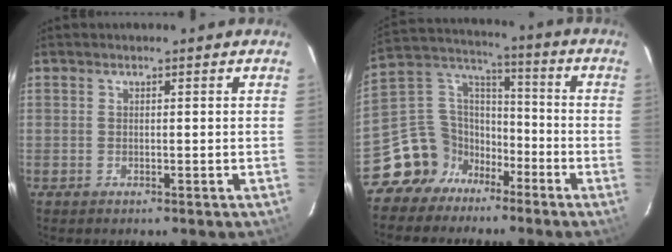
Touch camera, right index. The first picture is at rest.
{"total": 11.5, "force": [-7.8, 8.3, 1.8], "torque": [-0.056, 0.060, -0.145]}